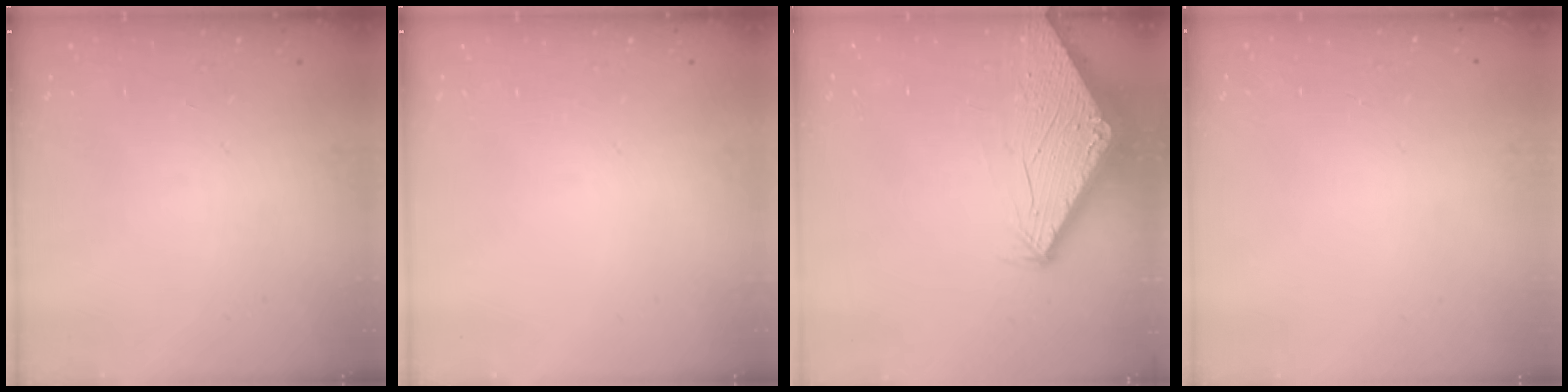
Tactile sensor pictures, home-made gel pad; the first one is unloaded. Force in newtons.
{"total": 0.0}
{"total": 2.8, "press": 2.8, "slide": 0.1}
{"total": 0.0}